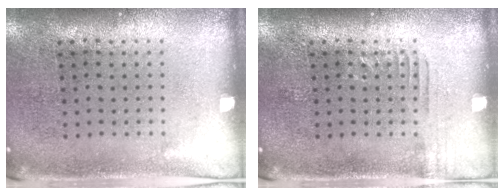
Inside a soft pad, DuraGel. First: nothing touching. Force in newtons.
{"total": 0.9, "press": 0.9, "slide": 0.2}